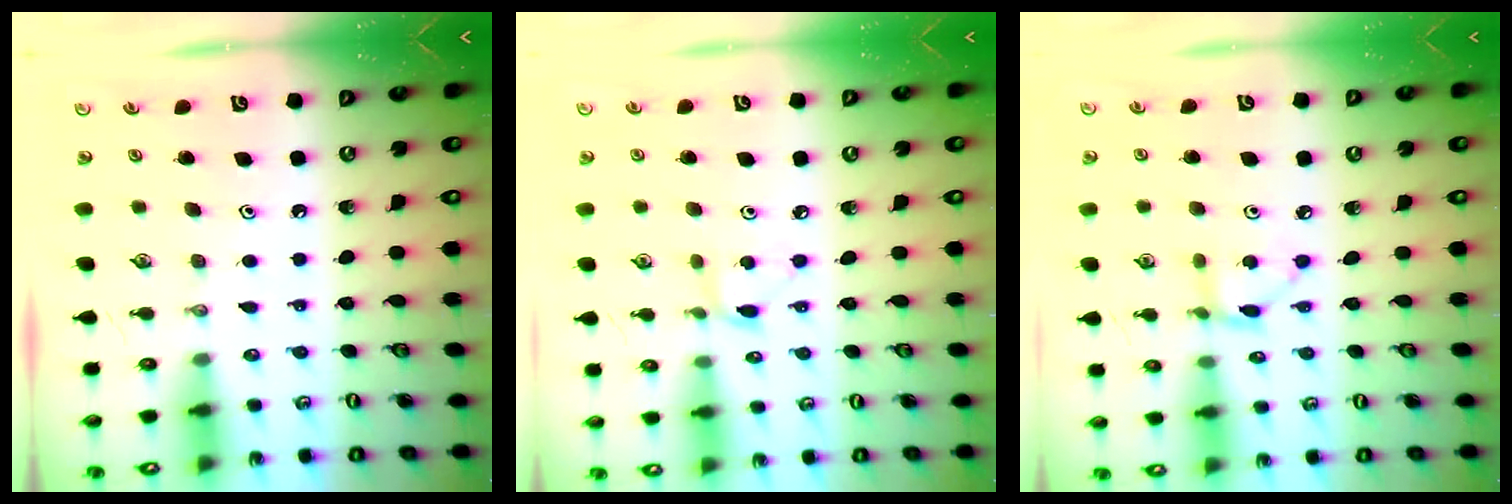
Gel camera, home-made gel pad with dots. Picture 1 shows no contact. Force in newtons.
{"total": 4.1, "press": 4.1, "slide": 0.6}
{"total": 4.8, "press": 4.7, "slide": 0.5}